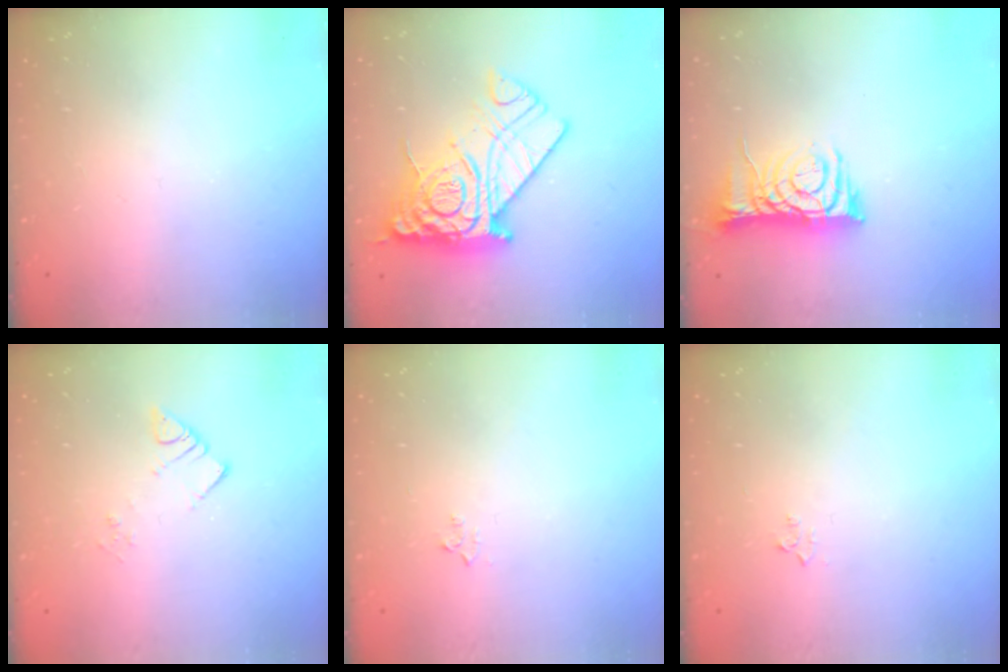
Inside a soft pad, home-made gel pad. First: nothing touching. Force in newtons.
{"total": 21.4, "press": 21.3, "slide": 2.0}
{"total": 7.9, "press": 7.9, "slide": 1.0}
{"total": 3.3, "press": 3.3, "slide": 0.2}
{"total": 2.9, "press": 2.8, "slide": 0.4}
{"total": 2.9, "press": 2.8, "slide": 0.4}